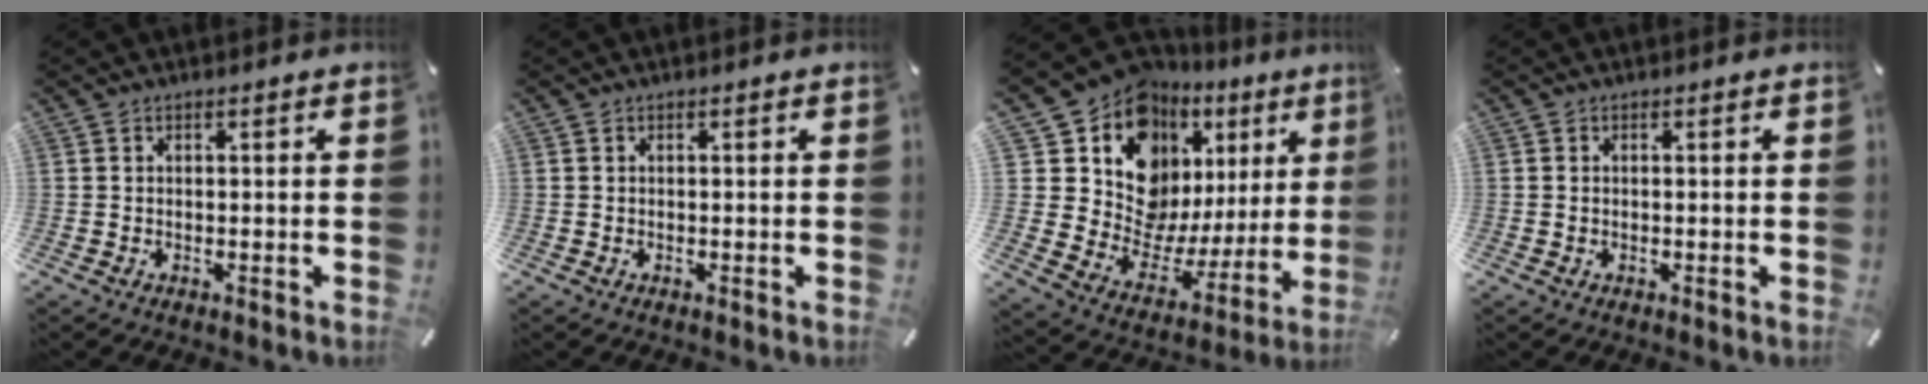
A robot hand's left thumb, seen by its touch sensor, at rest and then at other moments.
{"total": 0.0}
{"total": 15.9, "force": [9.5, 11.1, 6.2], "torque": [-0.099, -0.103, 0.178]}
{"total": 0.6, "force": [-0.1, 0.4, 0.4], "torque": [-0.009, 0.002, -0.003]}